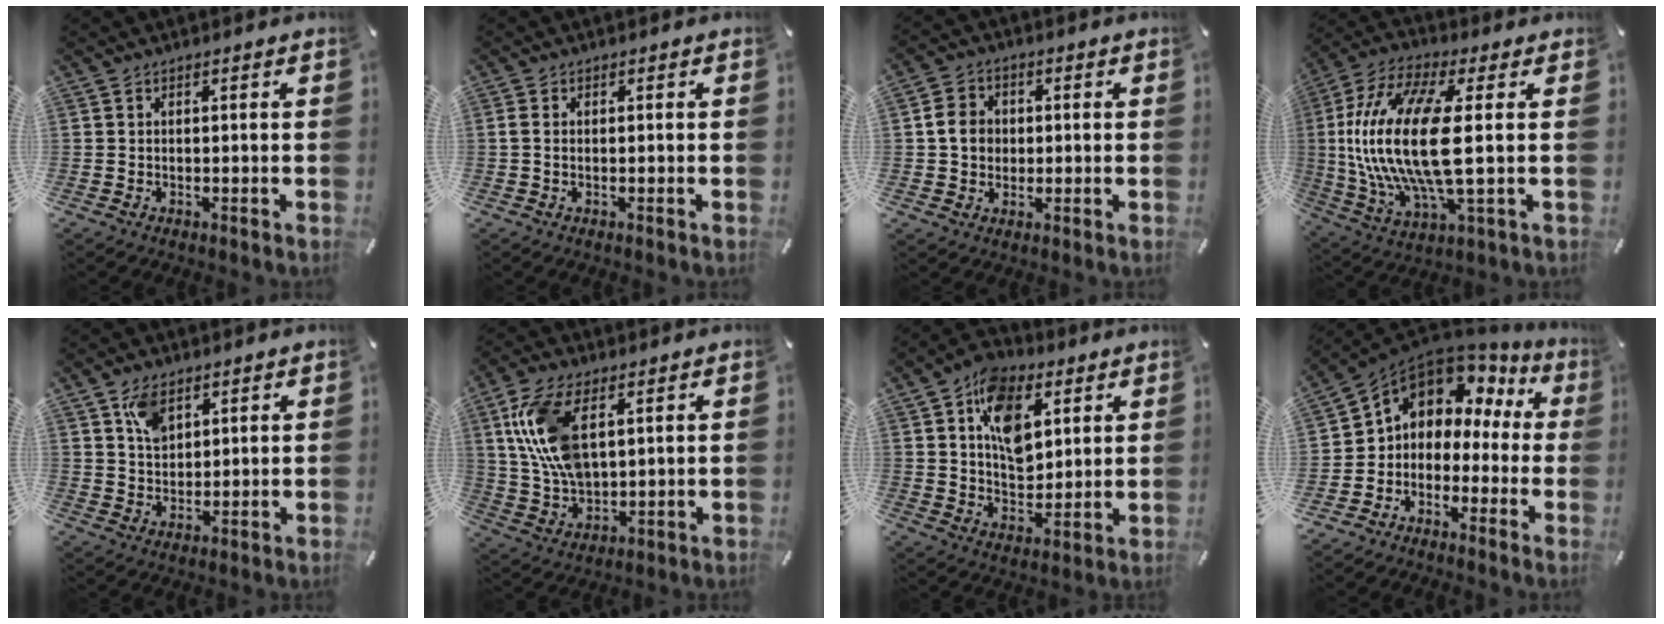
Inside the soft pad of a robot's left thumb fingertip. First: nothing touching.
{"total": 1.1, "force": [0.0, 0.5, 1.0], "torque": [-0.019, 0.002, -0.002]}
{"total": 5.9, "force": [0.2, 5.5, 2.2], "torque": [-0.033, 0.012, 0.004]}
{"total": 20.2, "force": [1.1, 6.9, 19.0], "torque": [-0.417, -0.021, 0.011]}
{"total": 6.1, "force": [3.6, 3.9, 3.0], "torque": [-0.044, -0.005, 0.065]}
{"total": 13.3, "force": [4.6, 7.6, 9.9], "torque": [-0.240, -0.004, 0.080]}
{"total": 13.6, "force": [5.5, 9.4, 8.2], "torque": [-0.127, -0.007, 0.101]}
{"total": 6.1, "force": [2.3, 5.4, 1.6], "torque": [-0.049, -0.025, 0.042]}